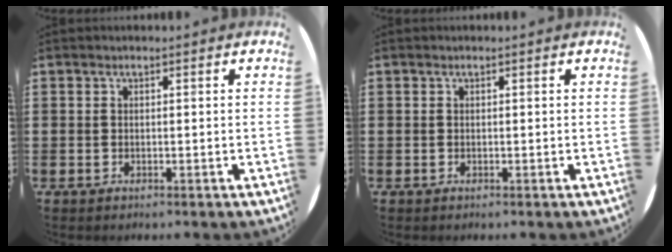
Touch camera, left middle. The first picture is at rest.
{"total": 0.0}